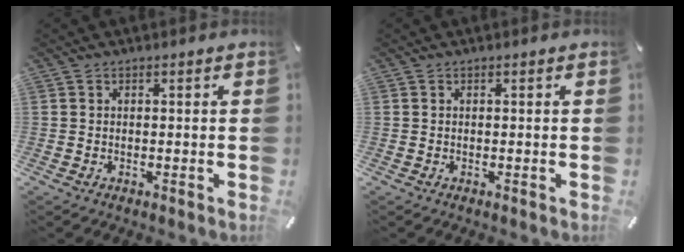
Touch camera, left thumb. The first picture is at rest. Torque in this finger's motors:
{"motor_torque": [-0.01, 0.01, -0.03, -0.03, 0.00]}